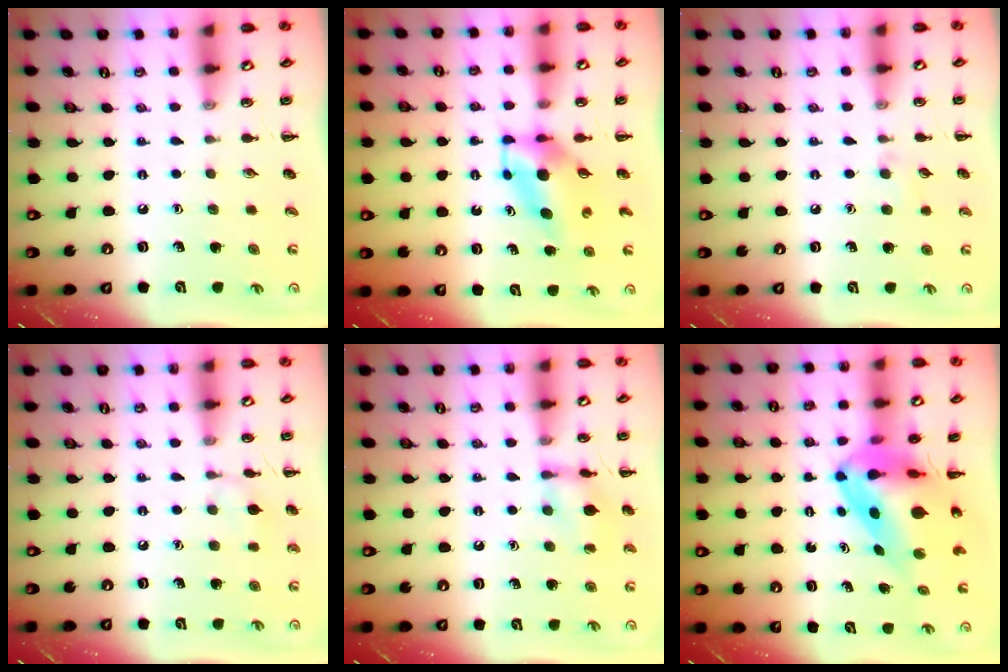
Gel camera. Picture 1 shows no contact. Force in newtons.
{"total": 5.7, "press": 5.6, "slide": 1.1}
{"total": 3.9, "press": 3.6, "slide": 1.5}
{"total": 6.3, "press": 6.0, "slide": 2.1}
{"total": 11.1, "press": 11.0, "slide": 0.4}
{"total": 8.7, "press": 8.3, "slide": 2.6}